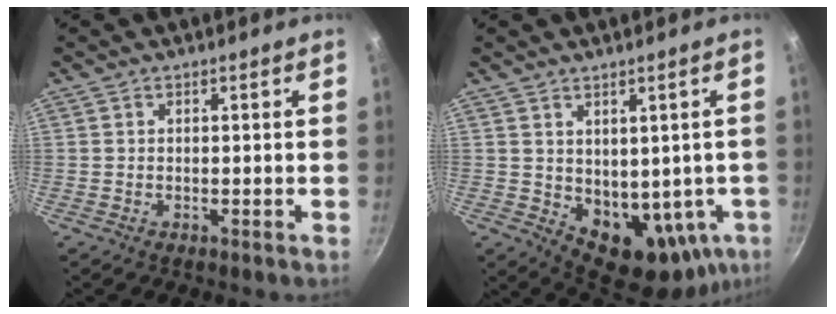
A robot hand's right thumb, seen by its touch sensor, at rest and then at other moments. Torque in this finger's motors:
{"motor_torque": [-0.37, 0.92, -0.10, -0.03, 0.09]}